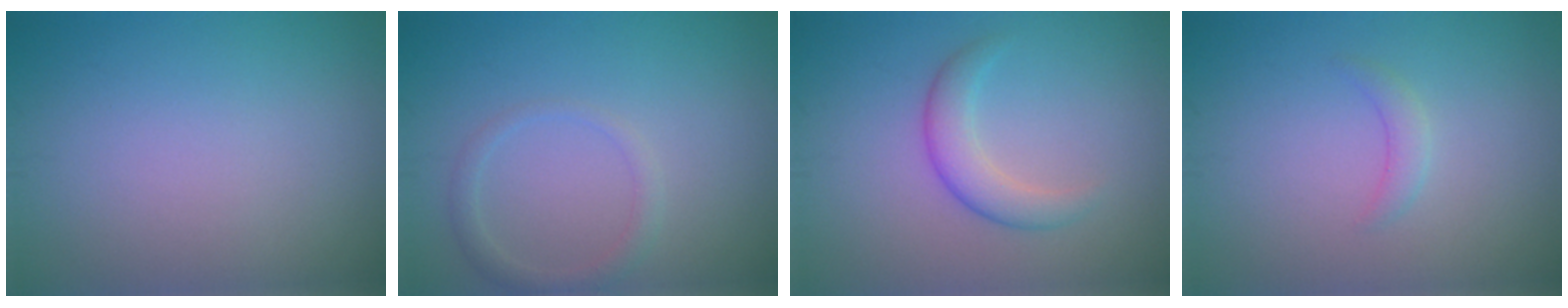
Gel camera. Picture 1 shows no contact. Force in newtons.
{"total": 1.7, "press": 1.7, "slide": 0.1}
{"total": 2.8, "press": 2.8, "slide": 0.1}
{"total": 1.2, "press": 1.2, "slide": 0.2}